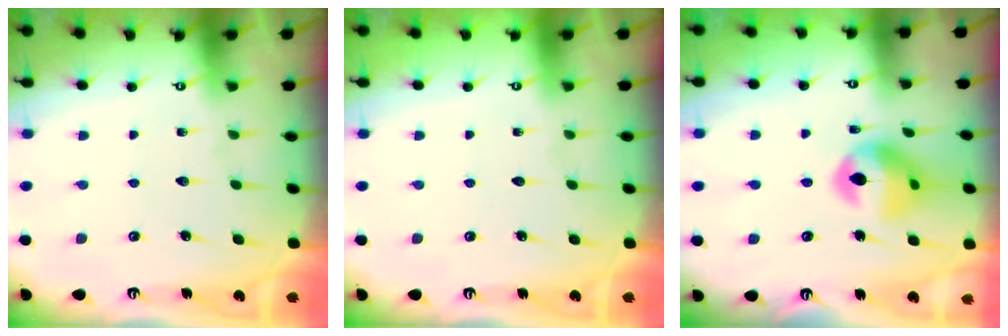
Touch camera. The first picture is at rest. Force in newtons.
{"total": 0.0}
{"total": 13.3, "press": 13.2, "slide": 1.6}